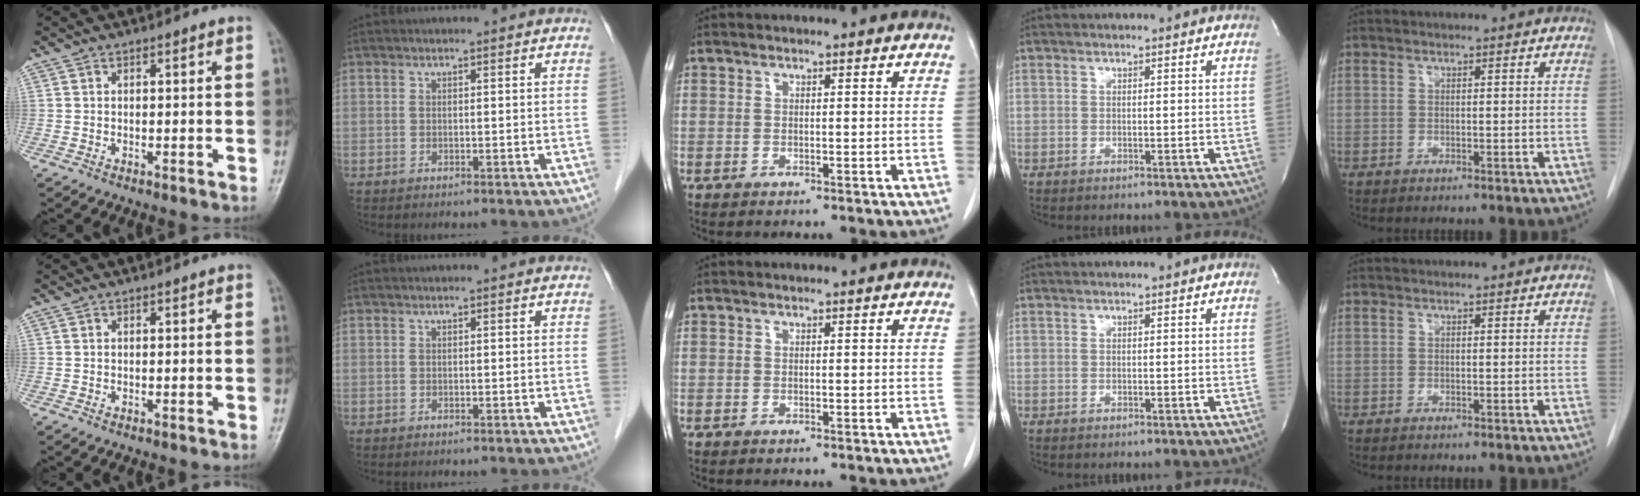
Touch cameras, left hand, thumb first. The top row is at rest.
{}